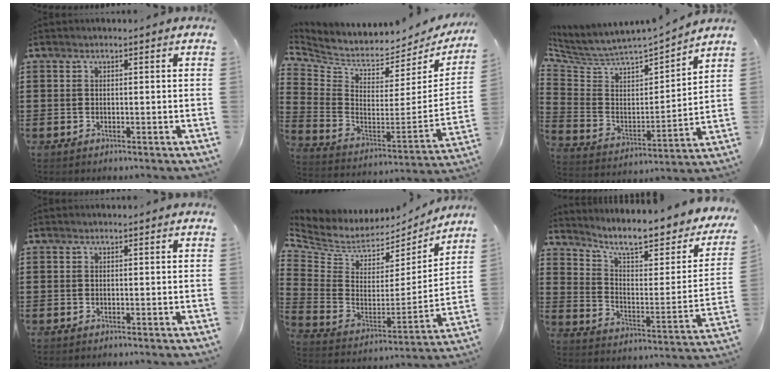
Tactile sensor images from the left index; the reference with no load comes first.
{"total": 3.9, "force": [3.4, 1.4, 1.3], "torque": [-0.051, -0.049, 0.053]}
{"total": 4.0, "force": [3.7, 1.2, 0.6], "torque": [-0.042, -0.045, 0.056]}
{"total": 0.0}
{"total": 5.4, "force": [4.1, 3.2, 1.5], "torque": [-0.059, -0.036, 0.070]}
{"total": 8.5, "force": [6.8, 1.5, 4.9], "torque": [-0.101, -0.055, 0.107]}